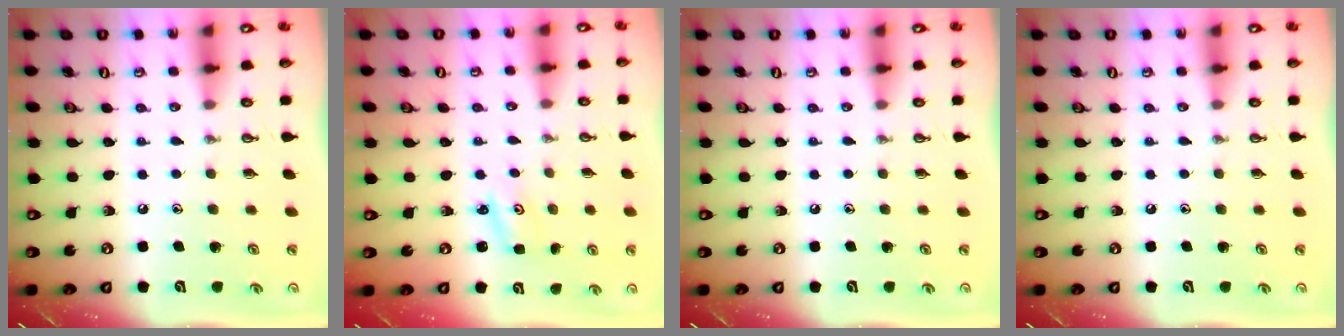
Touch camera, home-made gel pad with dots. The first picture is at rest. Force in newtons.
{"total": 2.2, "press": 2.2, "slide": 0.3}
{"total": 0.0}
{"total": 0.0}